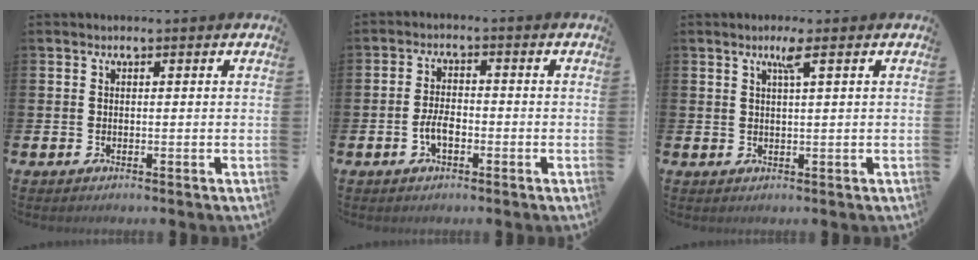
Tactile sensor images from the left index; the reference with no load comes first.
{"total": 3.2, "force": [-1.1, 1.5, 2.6], "torque": [-0.048, 0.005, -0.021]}
{"total": 2.3, "force": [1.3, 0.0, 1.8], "torque": [-0.033, -0.002, 0.020]}